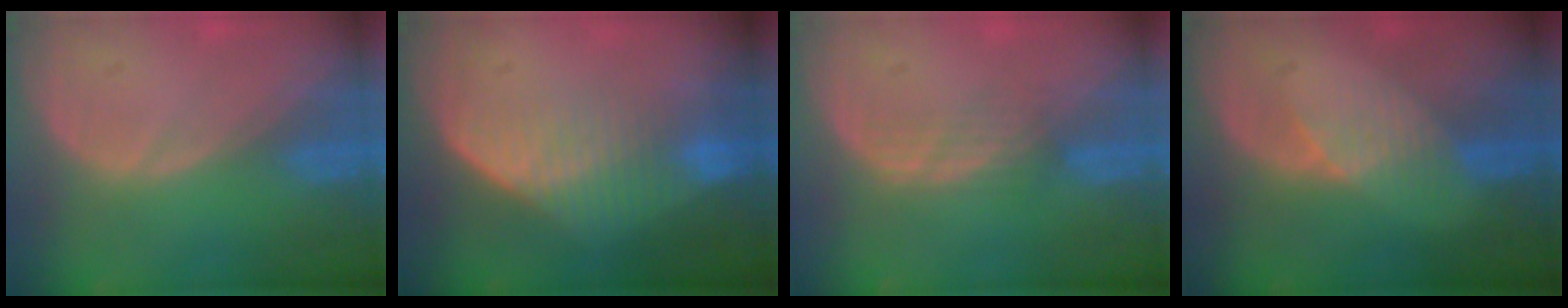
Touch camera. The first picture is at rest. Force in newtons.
{"total": 7.2, "press": 6.1, "slide": 3.8}
{"total": 2.8, "press": 2.5, "slide": 1.2}
{"total": 3.1, "press": 3.1, "slide": 0.3}